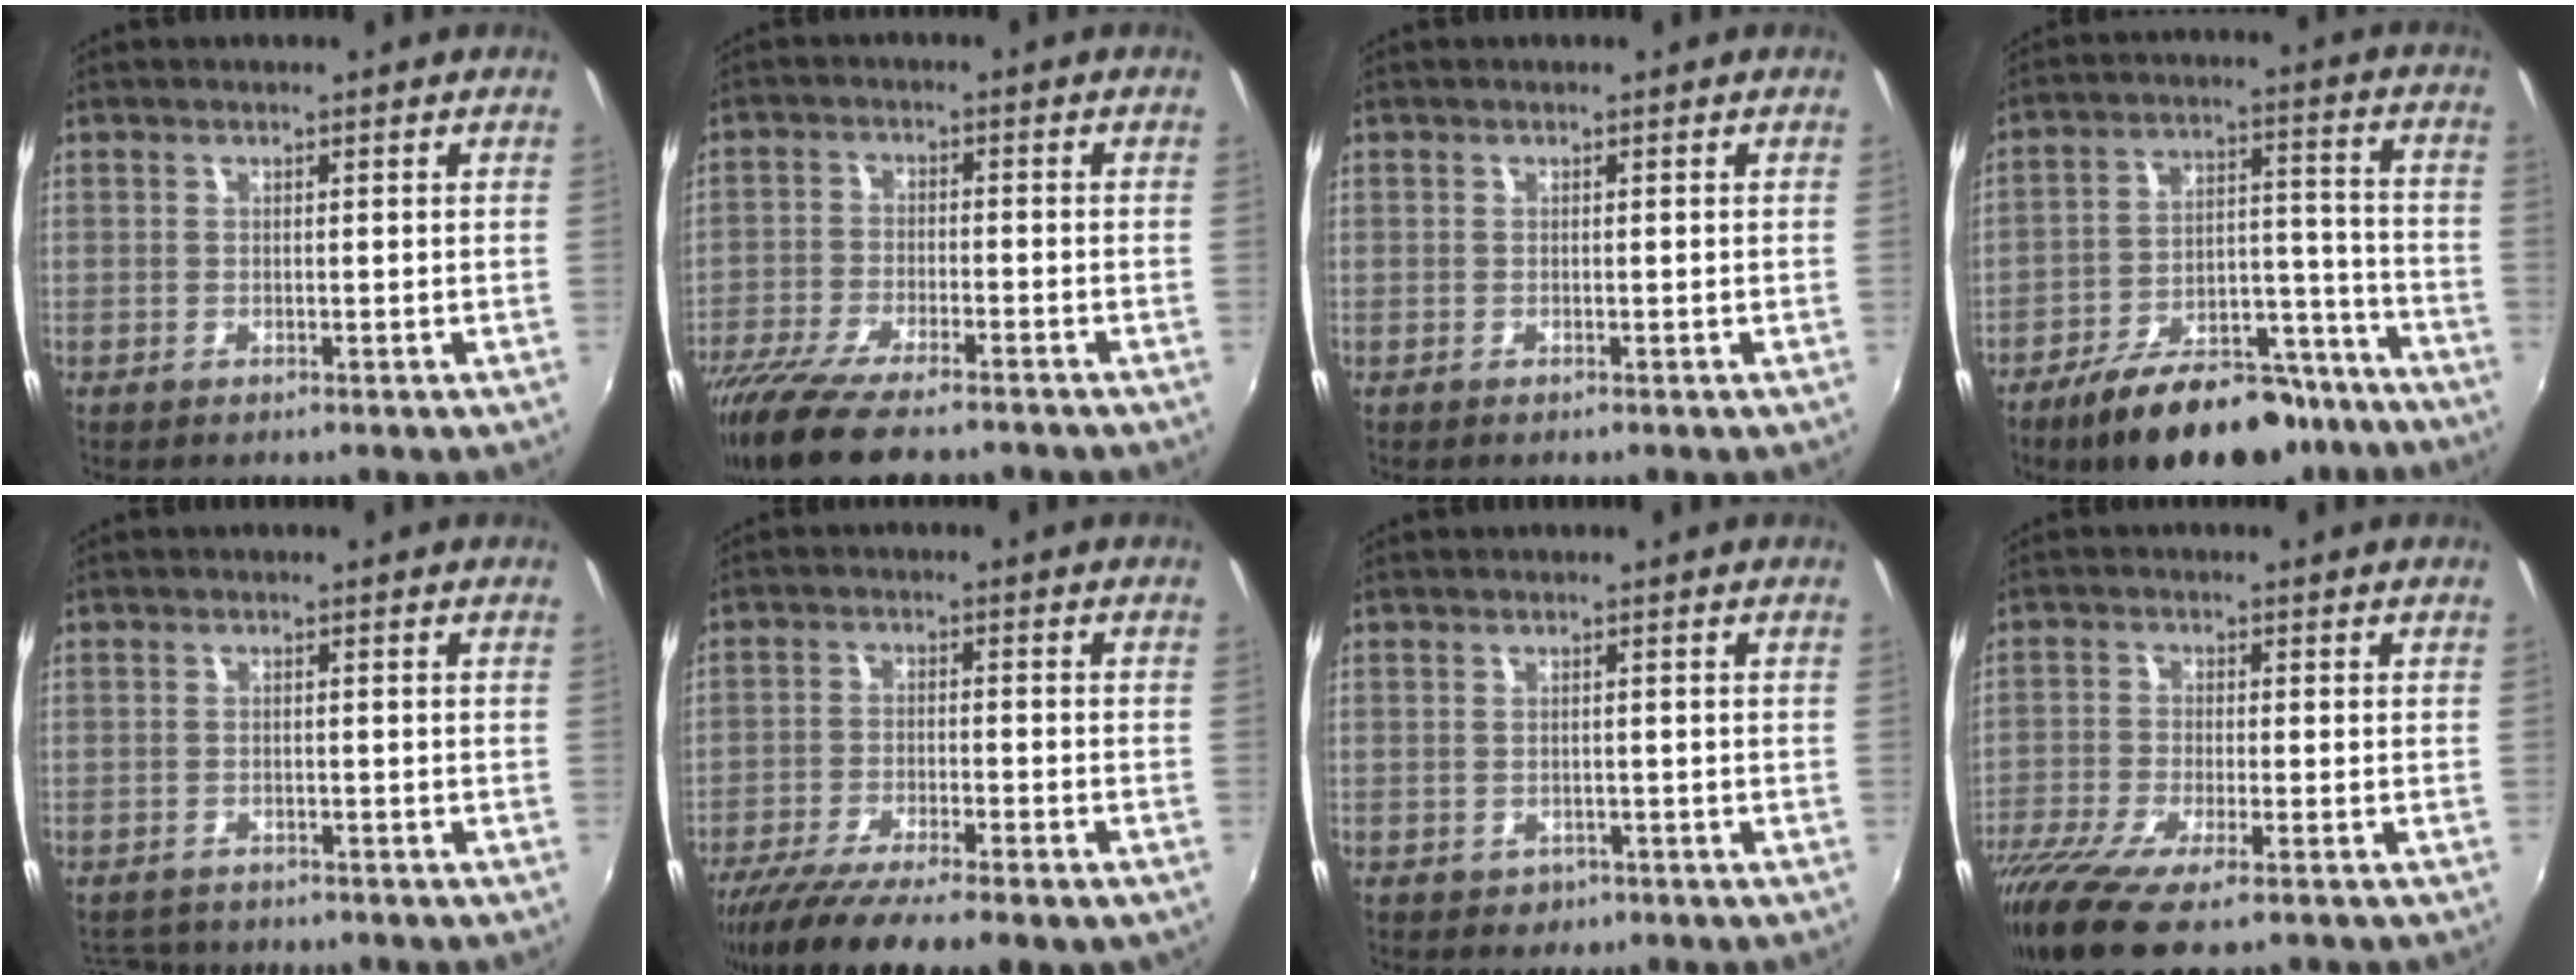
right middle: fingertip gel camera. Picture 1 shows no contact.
{"total": 13.8, "force": [-11.1, 3.1, 7.6], "torque": [-0.167, -0.047, -0.194]}
{"total": 0.0}
{"total": 20.8, "force": [-15.9, 8.7, 10.1], "torque": [-0.170, 0.022, -0.216]}
{"total": 5.7, "force": [-5.1, 2.3, 1.4], "torque": [-0.039, -0.006, -0.078]}
{"total": 14.6, "force": [-11.3, 2.7, 8.8], "torque": [-0.173, -0.049, -0.182]}
{"total": 2.3, "force": [-1.1, 1.9, 0.5], "torque": [-0.015, -0.004, -0.011]}
{"total": 13.5, "force": [-9.5, 3.4, 9.1], "torque": [-0.205, -0.061, -0.175]}